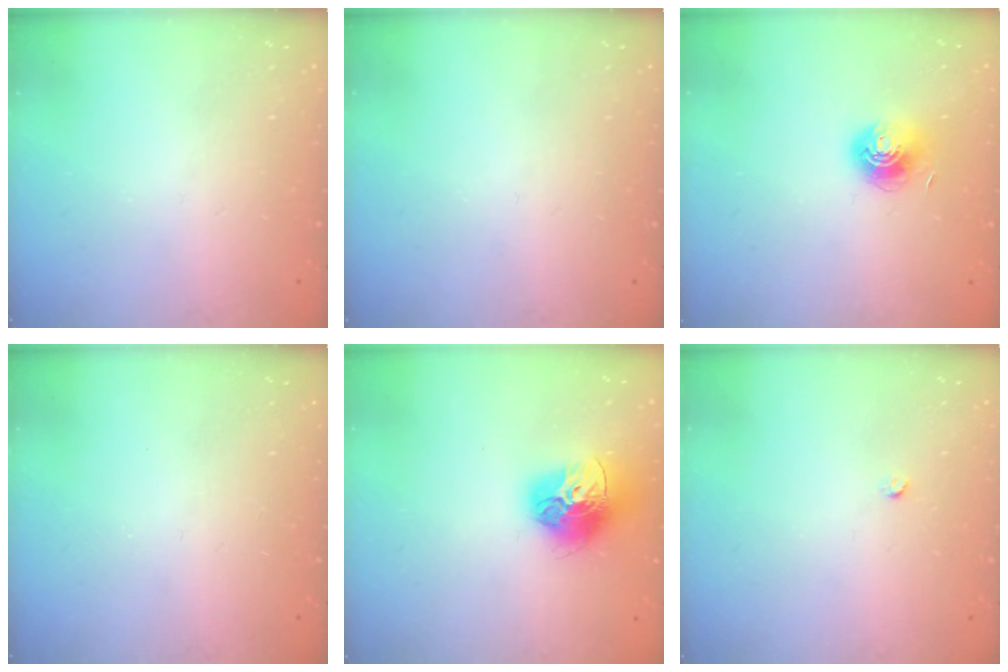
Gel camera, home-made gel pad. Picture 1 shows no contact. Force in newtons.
{"total": 0.0}
{"total": 7.0, "press": 7.0, "slide": 0.5}
{"total": 0.0}
{"total": 16.0, "press": 15.9, "slide": 1.7}
{"total": 2.2, "press": 2.2, "slide": 0.3}